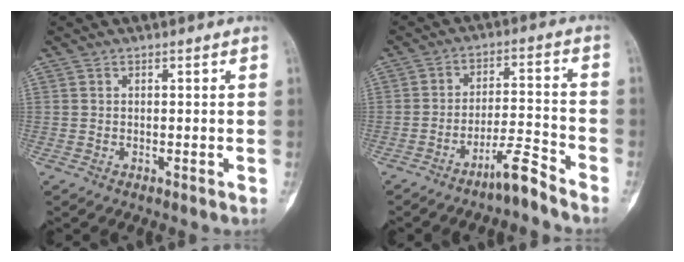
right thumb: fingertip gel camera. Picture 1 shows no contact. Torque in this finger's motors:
{"motor_torque": [1.98, 0.72, 1.19, -1.48, 0.37]}